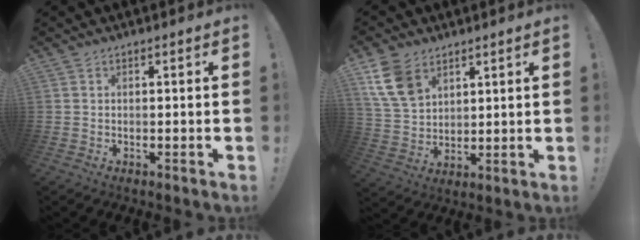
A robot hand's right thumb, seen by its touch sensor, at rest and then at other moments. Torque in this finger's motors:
{"motor_torque": [0.01, 0.25, 0.60, 0.88, 0.08]}